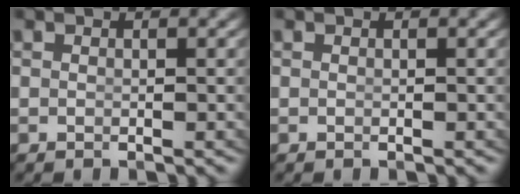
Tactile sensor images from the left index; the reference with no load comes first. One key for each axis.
{"total": 0.0}